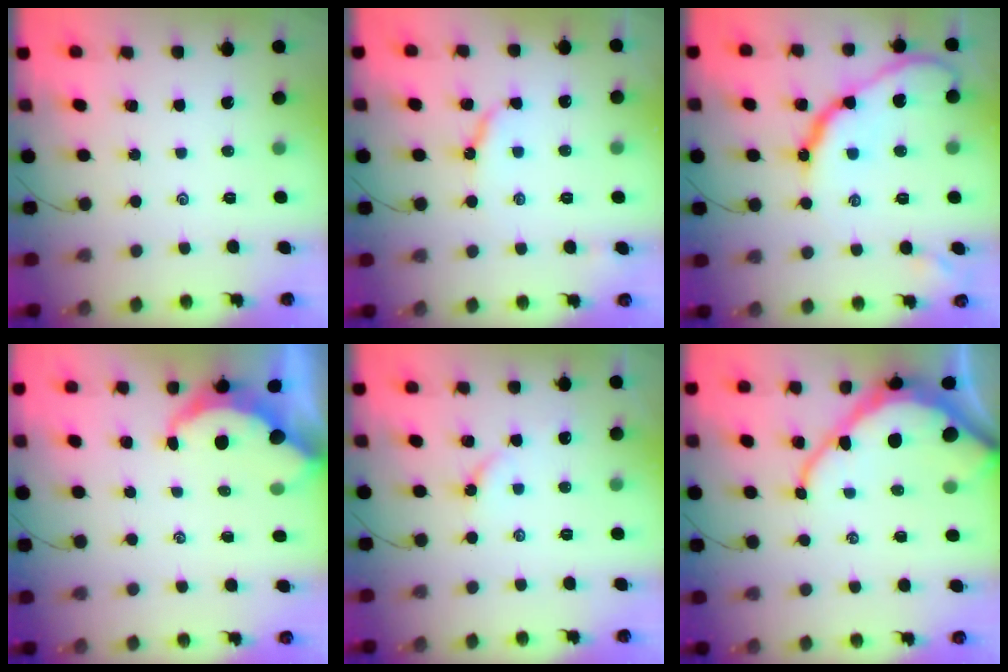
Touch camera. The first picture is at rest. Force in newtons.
{"total": 5.0, "press": 4.9, "slide": 0.6}
{"total": 15.1, "press": 15.1, "slide": 1.3}
{"total": 4.9, "press": 4.8, "slide": 0.5}
{"total": 5.9, "press": 5.8, "slide": 0.7}
{"total": 12.4, "press": 12.4, "slide": 1.1}